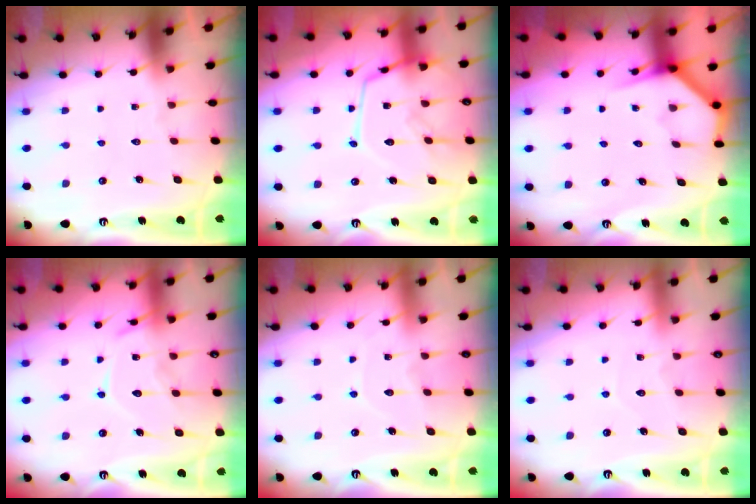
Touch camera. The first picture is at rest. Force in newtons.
{"total": 15.6, "press": 15.5, "slide": 1.3}
{"total": 3.6, "press": 3.6, "slide": 0.3}
{"total": 13.4, "press": 13.3, "slide": 1.3}
{"total": 5.8, "press": 5.7, "slide": 0.5}
{"total": 3.8, "press": 3.8, "slide": 0.4}